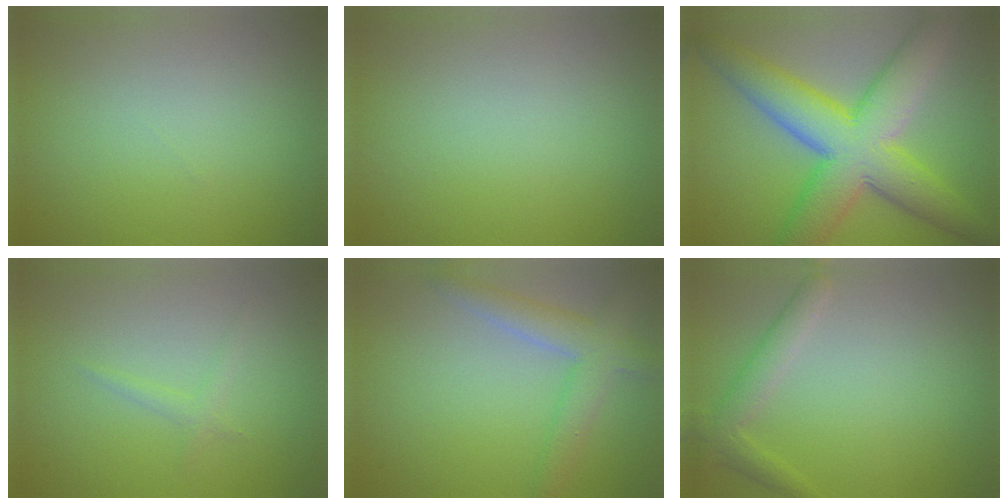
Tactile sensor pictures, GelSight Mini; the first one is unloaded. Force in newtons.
{"total": 0.0}
{"total": 10.8, "press": 10.8, "slide": 0.3}
{"total": 0.9, "press": 0.9, "slide": 0.1}
{"total": 3.9, "press": 3.9, "slide": 0.3}
{"total": 2.3, "press": 2.3, "slide": 0.1}